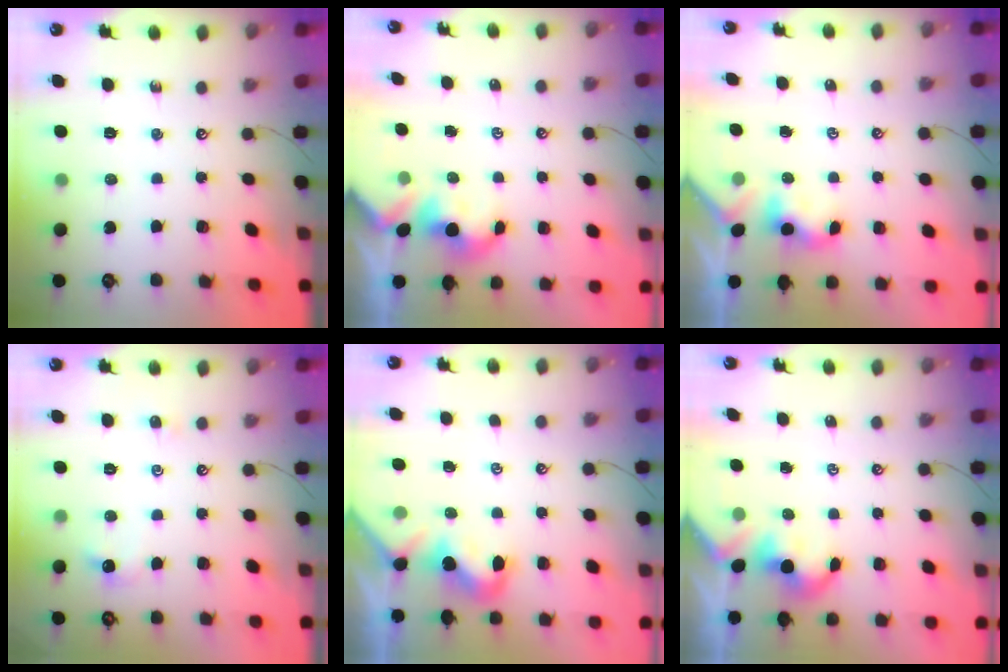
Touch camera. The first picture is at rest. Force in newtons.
{"total": 1.8, "press": 1.8, "slide": 0.2}
{"total": 0.6, "press": 0.4, "slide": 0.3}
{"total": 1.3, "press": 1.2, "slide": 0.5}
{"total": 0.0}
{"total": 1.9, "press": 1.9, "slide": 0.2}